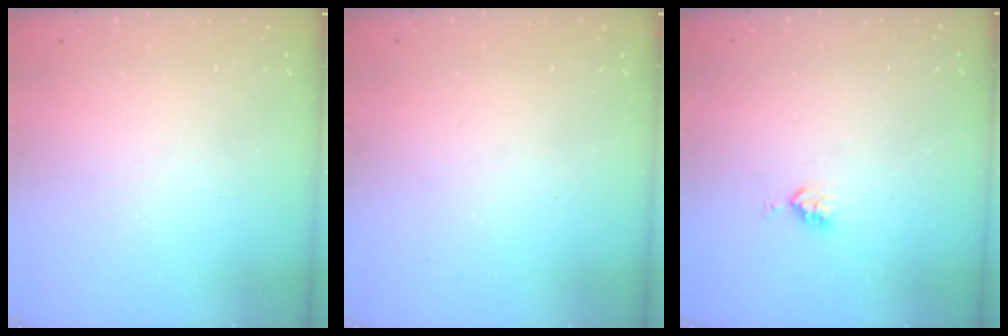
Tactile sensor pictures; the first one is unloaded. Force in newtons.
{"total": 0.0}
{"total": 4.4, "press": 4.3, "slide": 0.6}